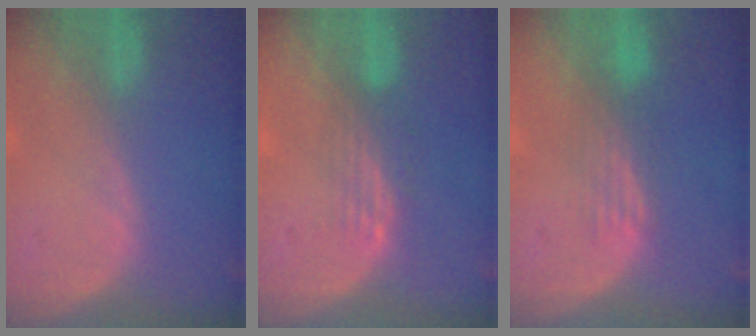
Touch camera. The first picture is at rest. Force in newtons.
{"total": 3.3, "press": 2.7, "slide": 1.9}
{"total": 3.9, "press": 3.2, "slide": 2.3}